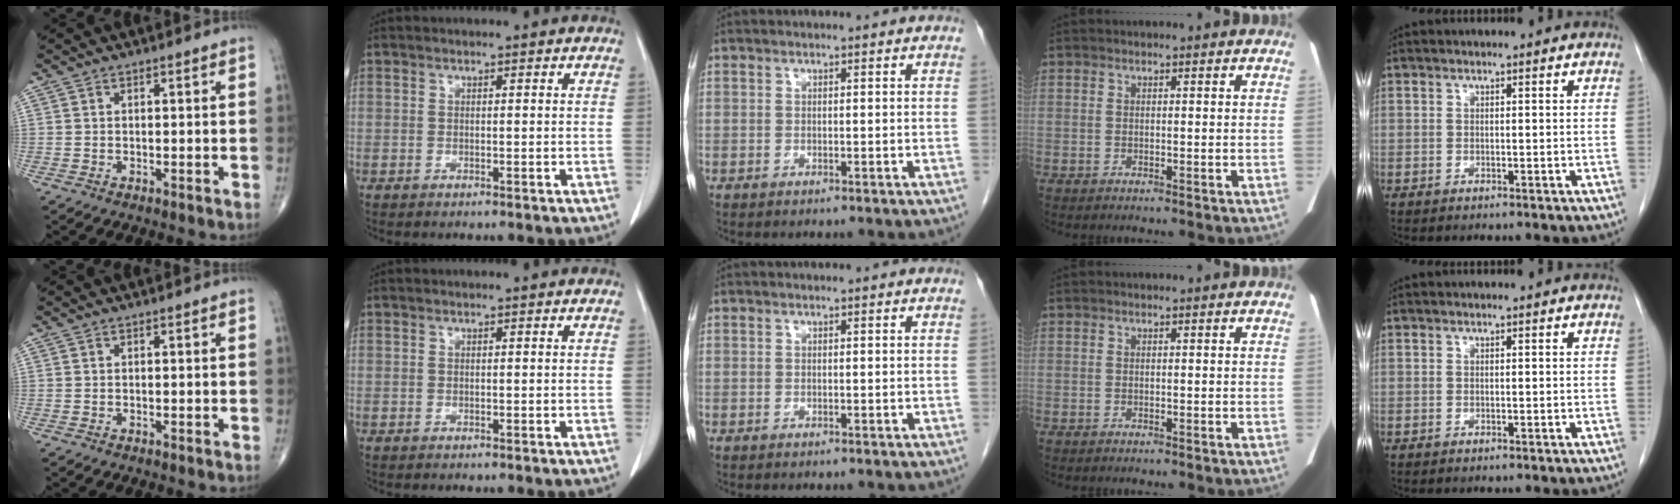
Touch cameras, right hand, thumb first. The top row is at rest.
{}